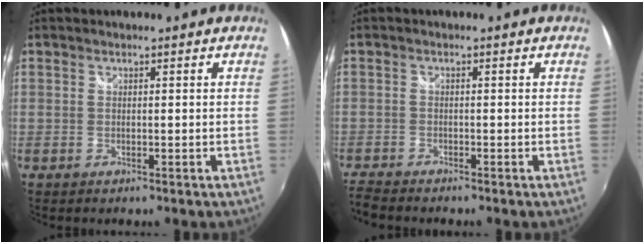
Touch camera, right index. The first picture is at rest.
{"total": 4.4, "force": [-4.2, 0.7, 0.8], "torque": [-0.033, -0.022, -0.084]}